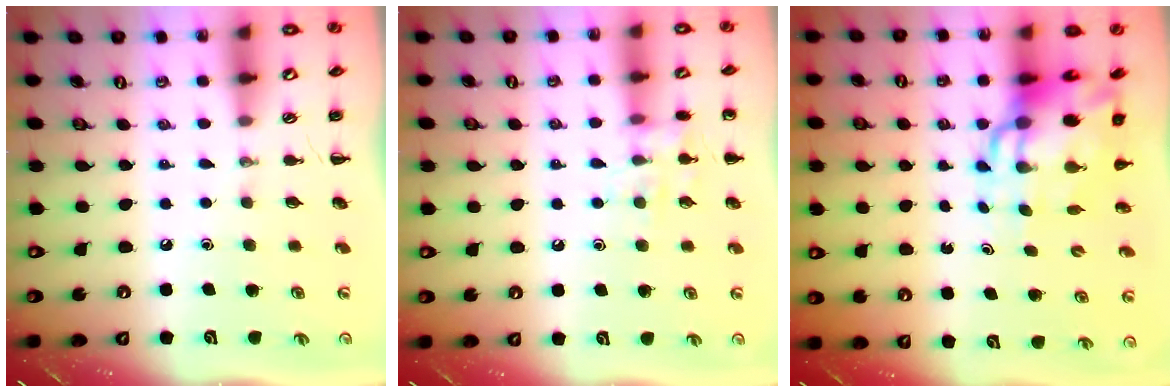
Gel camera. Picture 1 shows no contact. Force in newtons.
{"total": 9.4, "press": 9.4, "slide": 0.6}
{"total": 12.0, "press": 11.6, "slide": 3.2}